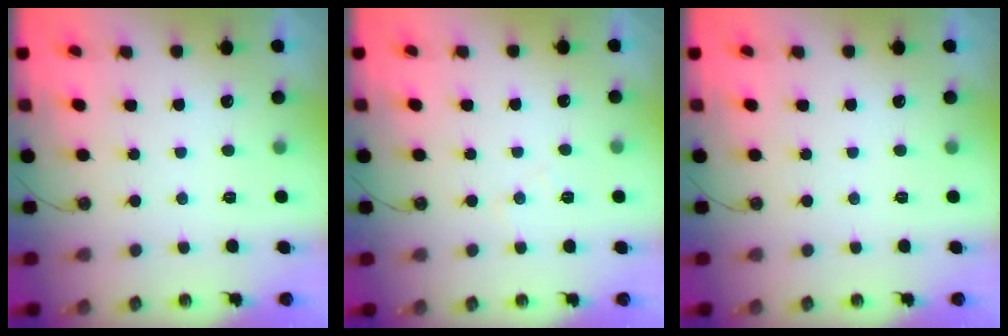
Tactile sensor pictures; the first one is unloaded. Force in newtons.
{"total": 5.3, "press": 5.3, "slide": 0.8}
{"total": 0.0}